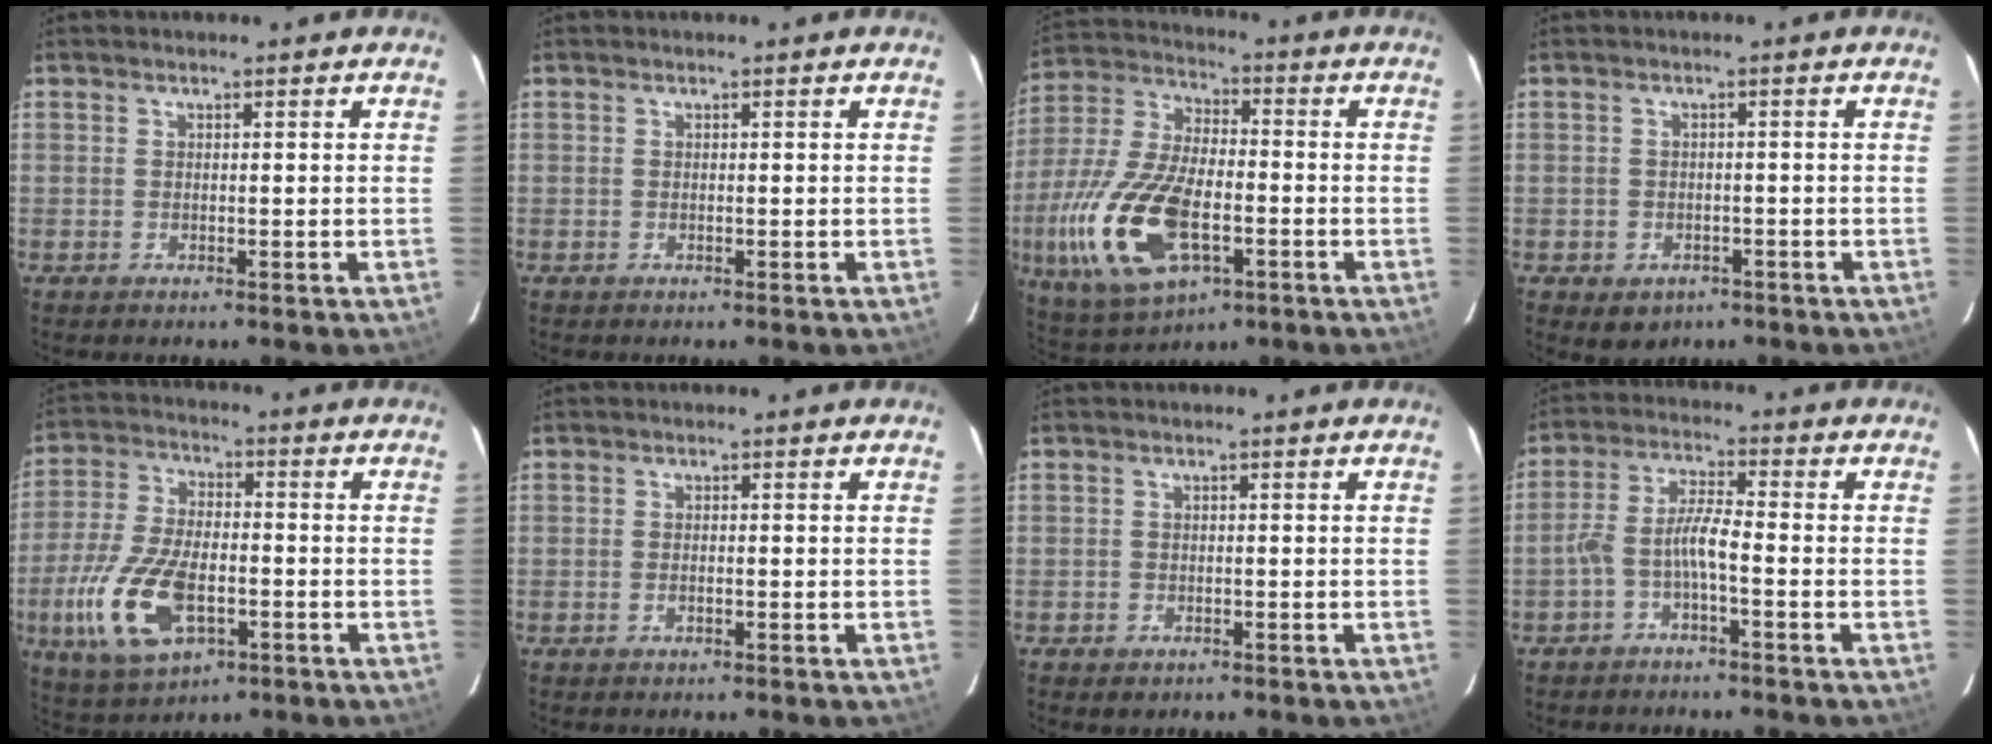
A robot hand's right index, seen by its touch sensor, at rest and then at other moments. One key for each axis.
{"total": 0.0}
{"total": 21.2, "fx": -6.5, "fy": 10.3, "fz": 17.3, "tx": -0.392, "ty": -0.024, "tz": -0.110}
{"total": 4.5, "fx": -2.2, "fy": 3.6, "fz": 1.5, "tx": -0.032, "ty": 0.003, "tz": -0.019}
{"total": 16.2, "fx": -5.3, "fy": 8.1, "fz": 13.0, "tx": -0.290, "ty": -0.013, "tz": -0.092}
{"total": 1.1, "fx": -0.5, "fy": 0.6, "fz": 0.8, "tx": -0.016, "ty": -0.002, "tz": -0.009}
{"total": 1.7, "fx": -0.9, "fy": 1.4, "fz": 0.5, "tx": -0.009, "ty": 0.001, "tz": -0.011}
{"total": 5.1, "fx": -2.4, "fy": 0.6, "fz": 4.5, "tx": -0.103, "ty": 0.015, "tz": -0.045}